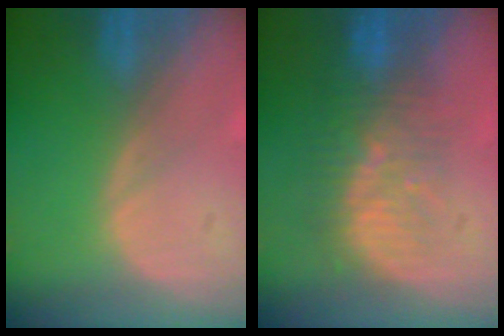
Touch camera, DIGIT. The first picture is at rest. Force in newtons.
{"total": 8.3, "press": 7.7, "slide": 3.1}